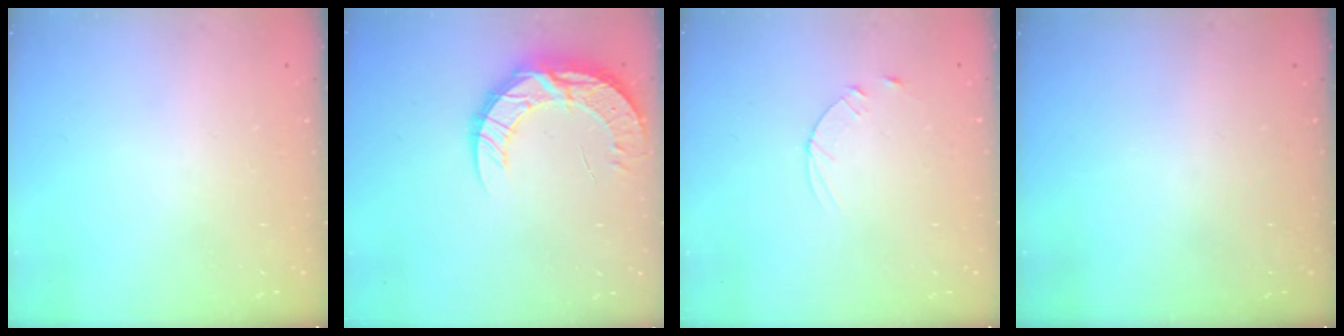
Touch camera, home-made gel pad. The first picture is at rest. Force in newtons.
{"total": 13.0, "press": 12.9, "slide": 1.0}
{"total": 3.6, "press": 3.6, "slide": 0.5}
{"total": 0.0}